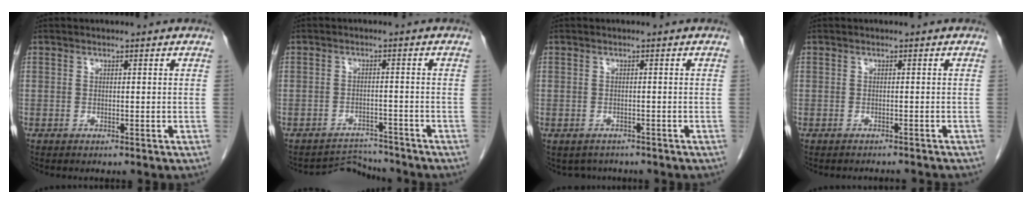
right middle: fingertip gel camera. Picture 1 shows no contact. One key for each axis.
{"total": 4.0, "fx": -3.5, "fy": 0.0, "fz": -1.9, "tx": 0.035, "ty": 0.006, "tz": -0.050}
{"total": 3.0, "fx": -2.6, "fy": 1.6, "fz": 0.2, "tx": -0.009, "ty": 0.000, "tz": -0.035}
{"total": 4.8, "fx": -4.5, "fy": 0.5, "fz": 1.3, "tx": -0.016, "ty": -0.009, "tz": -0.052}